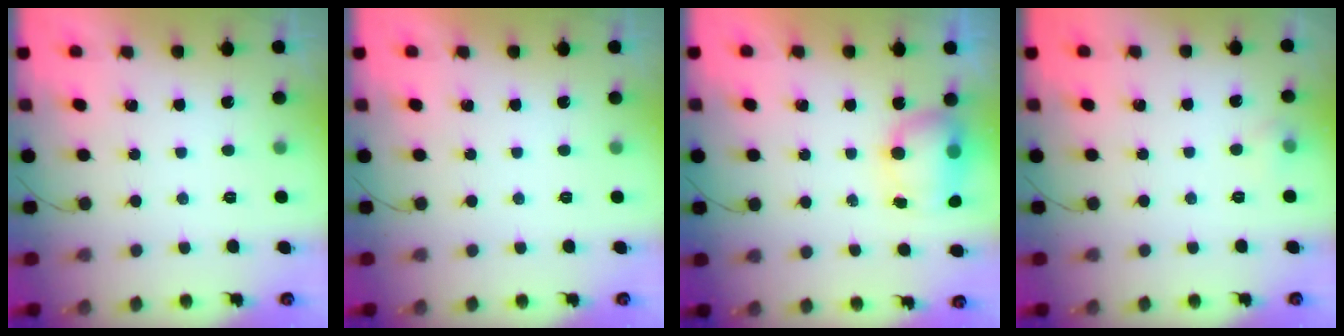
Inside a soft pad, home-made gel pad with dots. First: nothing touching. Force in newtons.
{"total": 0.0}
{"total": 7.0, "press": 6.9, "slide": 1.3}
{"total": 6.5, "press": 3.6, "slide": 5.4}